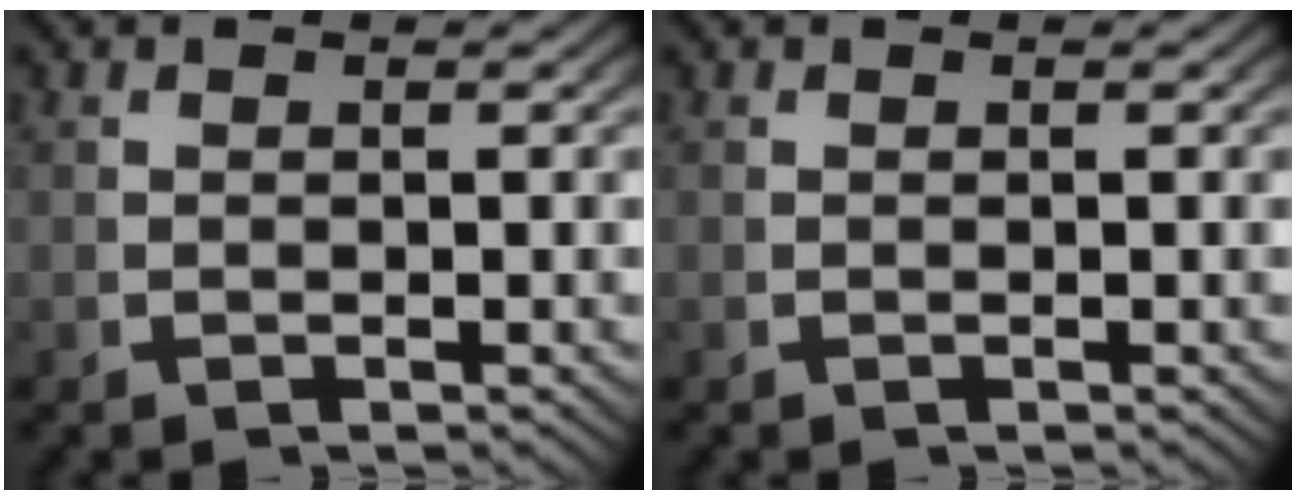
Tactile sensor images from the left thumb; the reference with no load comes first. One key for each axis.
{"total": 0.0}